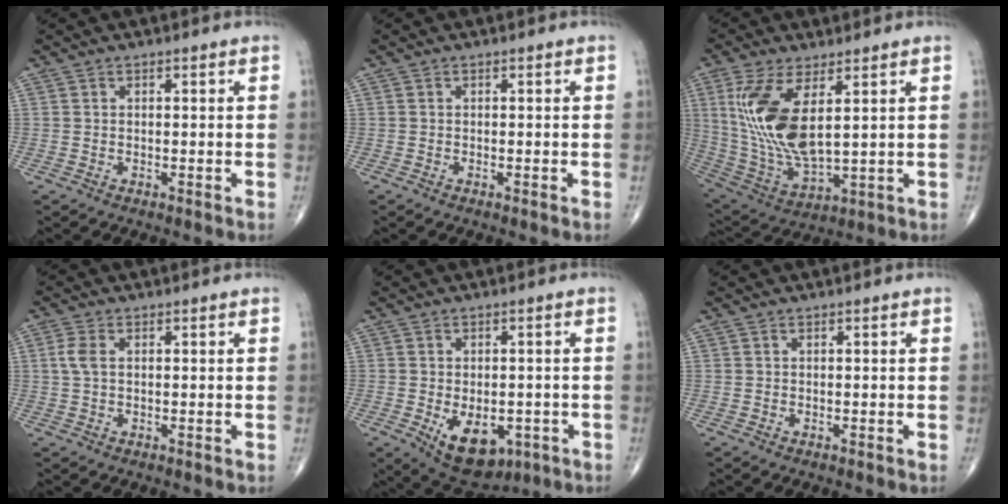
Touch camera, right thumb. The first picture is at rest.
{"total": 0.0}
{"total": 15.9, "force": [4.3, 6.6, 13.9], "torque": [-0.292, -0.024, 0.101]}
{"total": 2.7, "force": [0.5, 1.6, 2.2], "torque": [-0.059, 0.010, 0.011]}
{"total": 10.7, "force": [-3.7, 6.5, 7.6], "torque": [-0.090, 0.001, -0.037]}
{"total": 0.0}